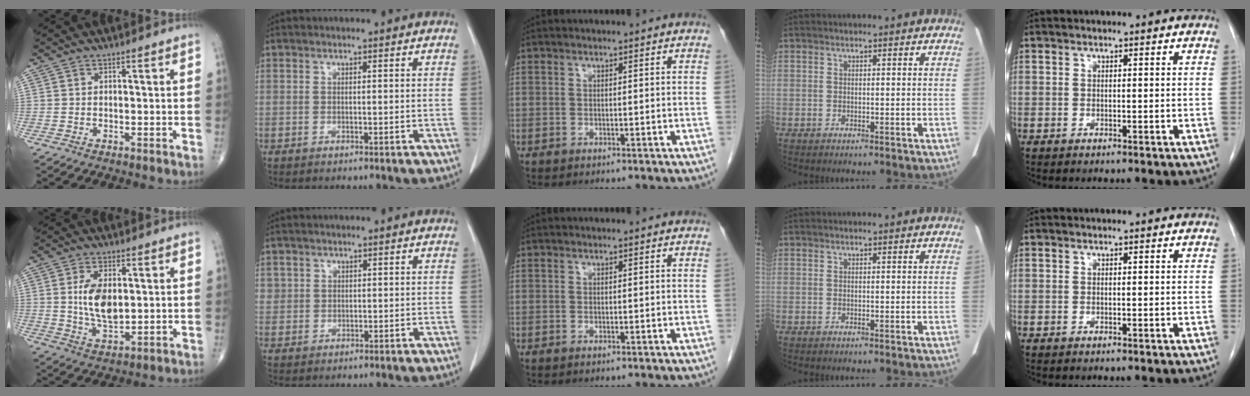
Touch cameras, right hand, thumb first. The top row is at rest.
{"thumb": {"total": 9.3, "force": [1.4, 5.0, 7.7], "torque": [-0.135, -0.015, 0.034]}, "index": {"total": 3.9, "force": [1.0, 3.7, 1.1], "torque": [-0.037, 0.017, 0.029]}}